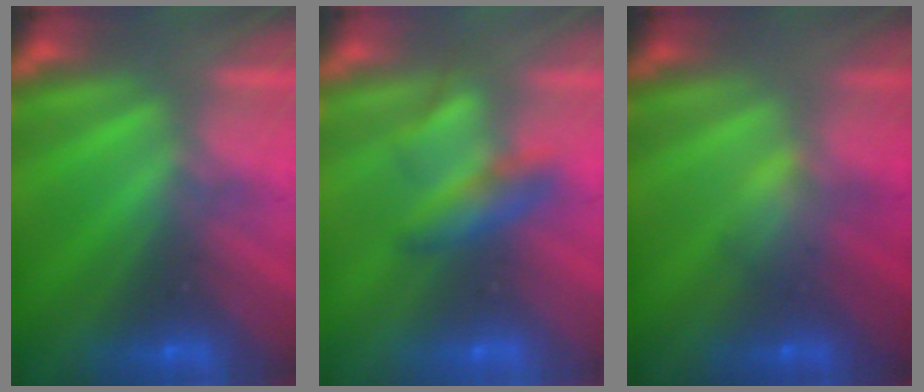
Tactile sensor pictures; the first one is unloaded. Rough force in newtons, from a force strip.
{"total": 2.2}
{"total": 2.8}